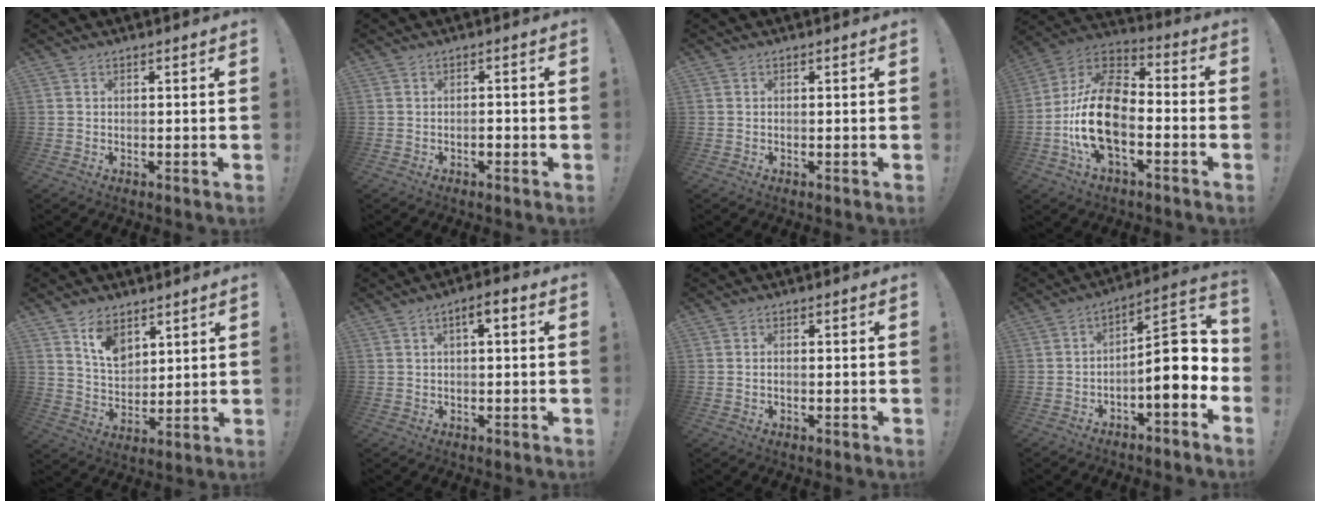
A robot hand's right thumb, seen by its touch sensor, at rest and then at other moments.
{"total": 1.2, "force": [-0.6, 0.6, 0.9], "torque": [-0.012, 0.003, -0.010]}
{"total": 0.0}
{"total": 20.1, "force": [-5.4, 11.5, 15.5], "torque": [-0.297, 0.035, -0.085]}
{"total": 9.6, "force": [6.1, 6.1, 4.2], "torque": [-0.063, -0.039, 0.114]}
{"total": 3.8, "force": [0.6, 1.2, 3.5], "torque": [-0.052, 0.005, 0.005]}
{"total": 0.7, "force": [-0.2, 0.4, 0.5], "torque": [-0.008, 0.003, -0.003]}
{"total": 14.0, "force": [-1.8, 4.4, 13.2], "torque": [-0.194, 0.012, -0.030]}